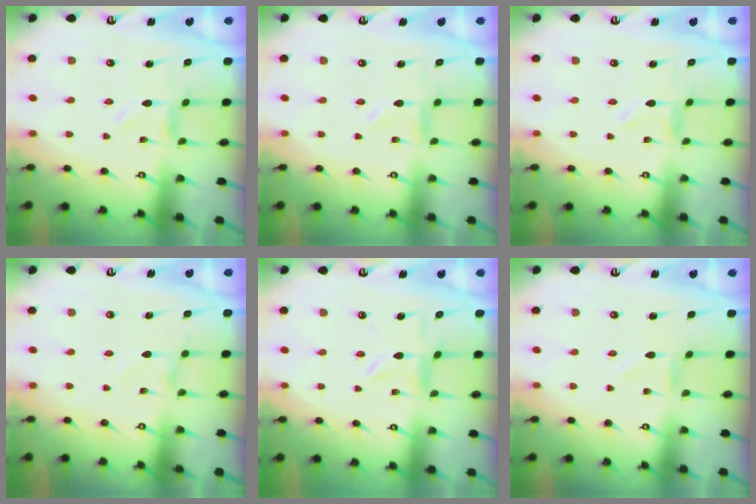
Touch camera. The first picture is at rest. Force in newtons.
{"total": 0.0}
{"total": 0.0}
{"total": 1.0, "press": 1.0, "slide": 0.1}
{"total": 2.5, "press": 2.5, "slide": 0.3}
{"total": 0.7, "press": 0.7, "slide": 0.2}